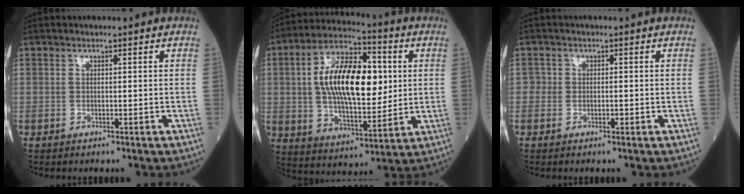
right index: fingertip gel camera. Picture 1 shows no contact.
{"total": 17.7, "force": [2.8, 7.4, 15.9], "torque": [-0.290, 0.019, 0.047]}
{"total": 1.3, "force": [-0.4, 1.0, 0.7], "torque": [-0.004, 0.002, -0.007]}